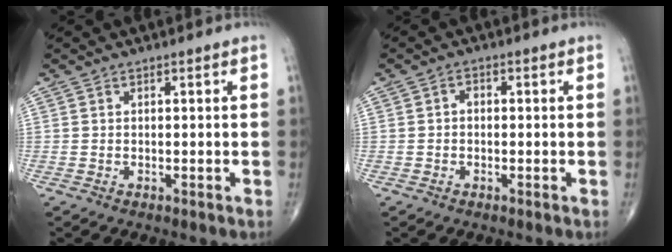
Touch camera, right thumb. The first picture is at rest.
{"total": 1.6, "force": [-0.1, 1.2, 1.1], "torque": [-0.010, 0.007, -0.007]}